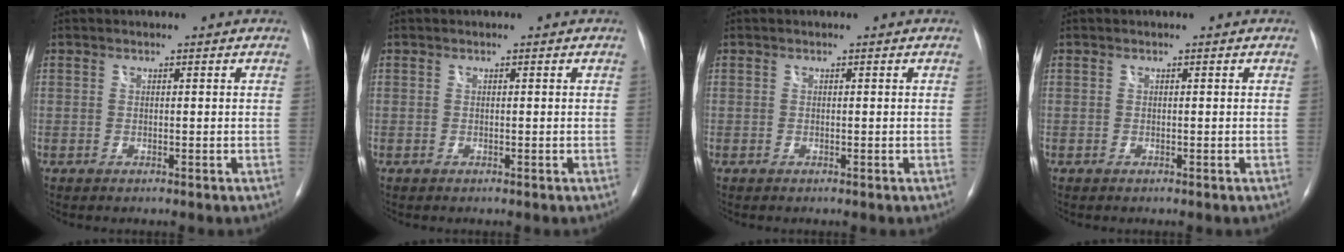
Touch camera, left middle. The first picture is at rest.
{"total": 0.0}
{"total": 0.0}
{"total": 0.0}